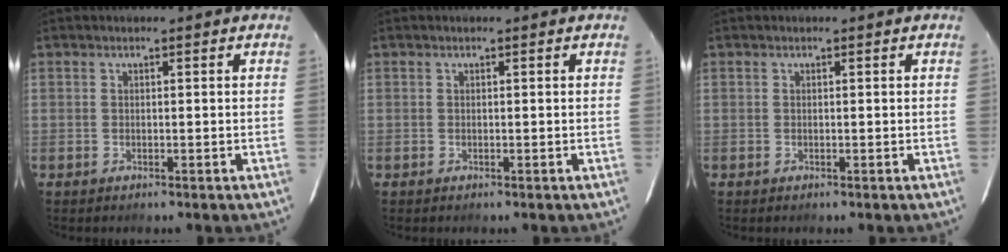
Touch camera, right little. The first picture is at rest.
{"total": 0.0}
{"total": 0.0}